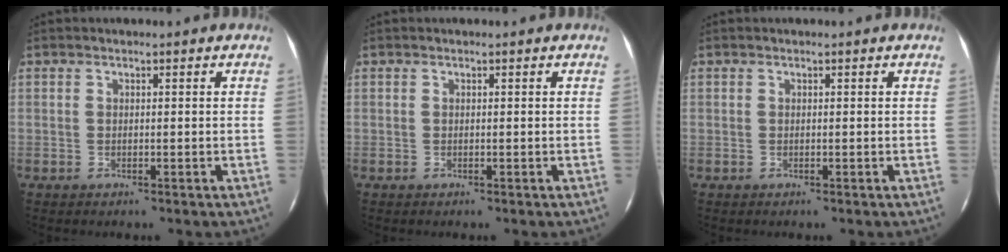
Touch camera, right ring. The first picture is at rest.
{"total": 0.0}
{"total": 0.0}